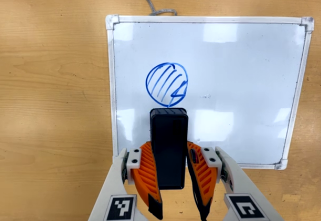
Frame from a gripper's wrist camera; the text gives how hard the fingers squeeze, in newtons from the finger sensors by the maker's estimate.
{"total": 6.9, "left": 5.3, "right": 8.6}